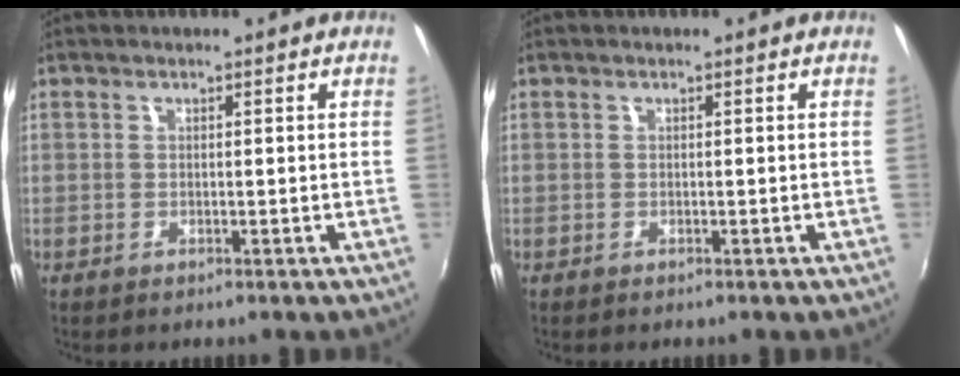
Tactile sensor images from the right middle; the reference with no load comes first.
{"total": 0.0}